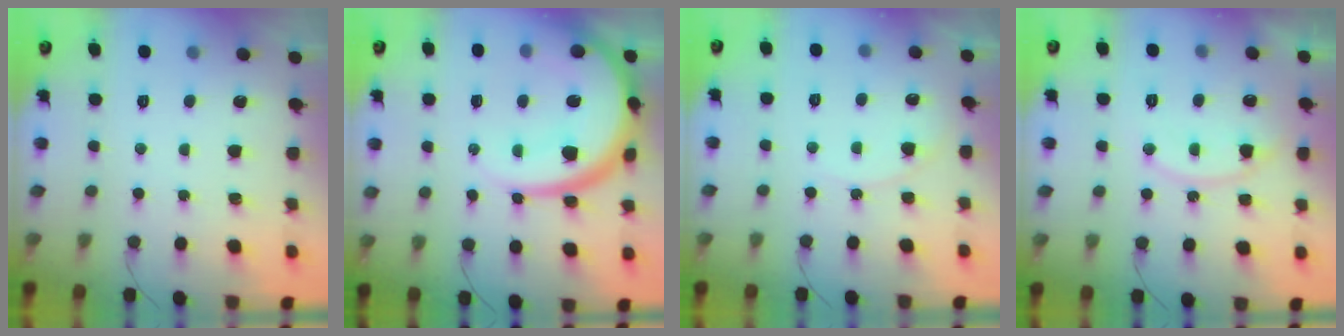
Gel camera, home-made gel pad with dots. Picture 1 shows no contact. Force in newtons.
{"total": 20.2, "press": 20.1, "slide": 1.8}
{"total": 5.2, "press": 5.1, "slide": 0.5}
{"total": 12.6, "press": 12.5, "slide": 0.9}